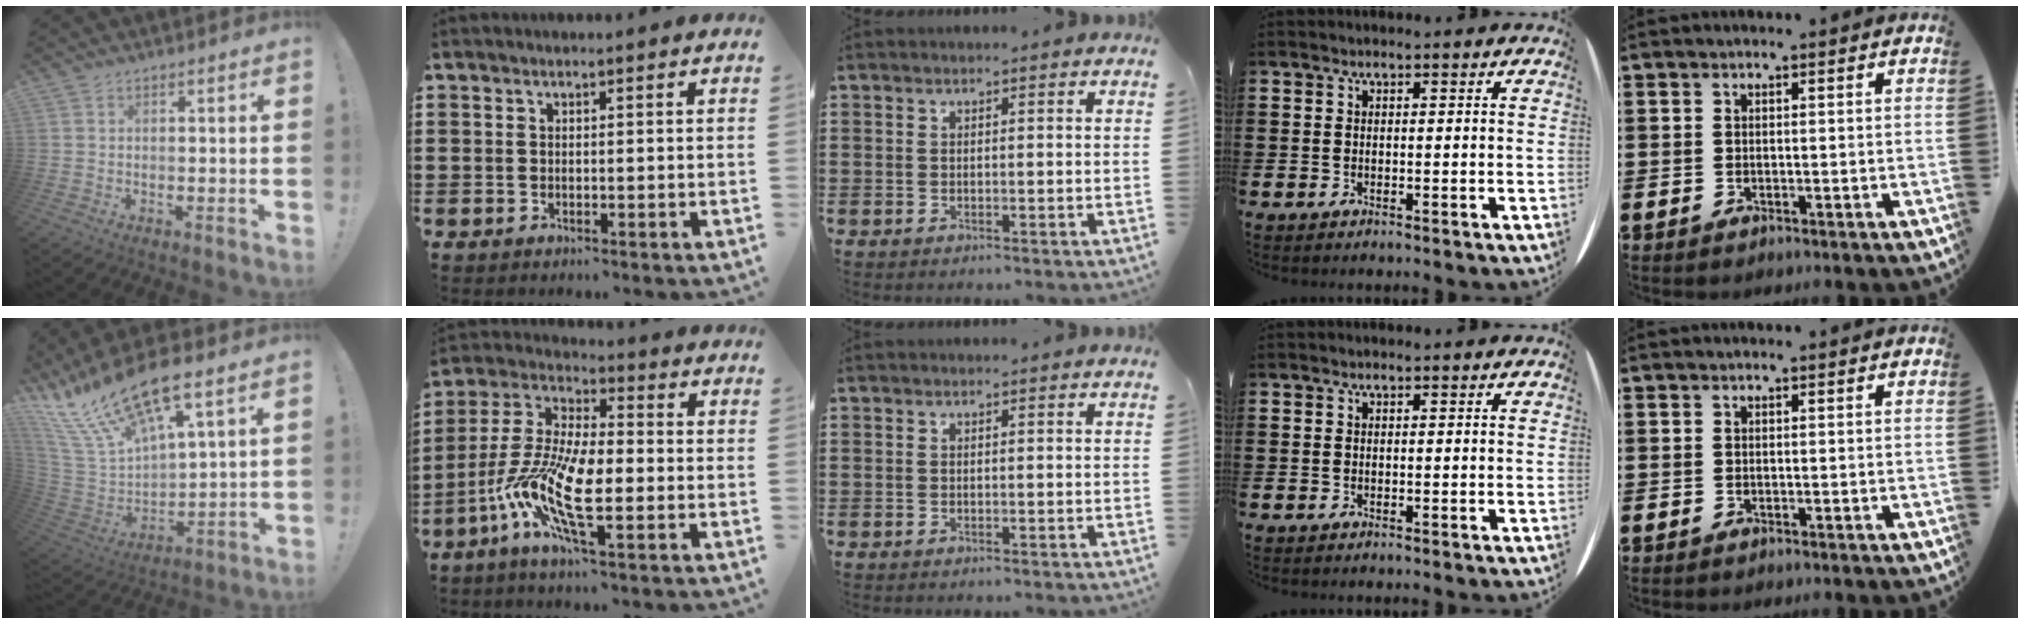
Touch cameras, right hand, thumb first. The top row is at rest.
{"thumb": {"total": 21.0, "force": [14.6, 7.6, 13.1], "torque": [-0.254, -0.099, 0.259]}, "index": {"total": 12.3, "force": [-3.8, 3.9, 11.0], "torque": [-0.268, -0.021, -0.082]}}